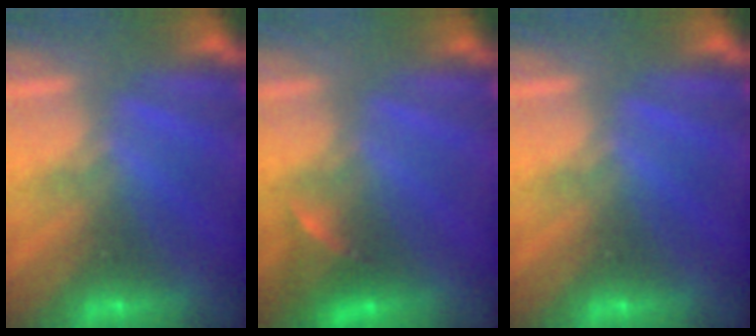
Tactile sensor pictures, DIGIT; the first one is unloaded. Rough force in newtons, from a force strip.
{"total": 2.2}
{"total": 0.0}